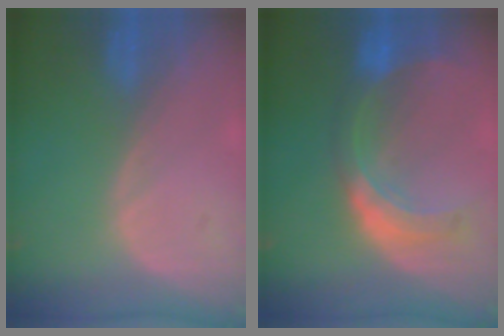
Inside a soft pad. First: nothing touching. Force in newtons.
{"total": 8.1, "press": 7.2, "slide": 3.8}